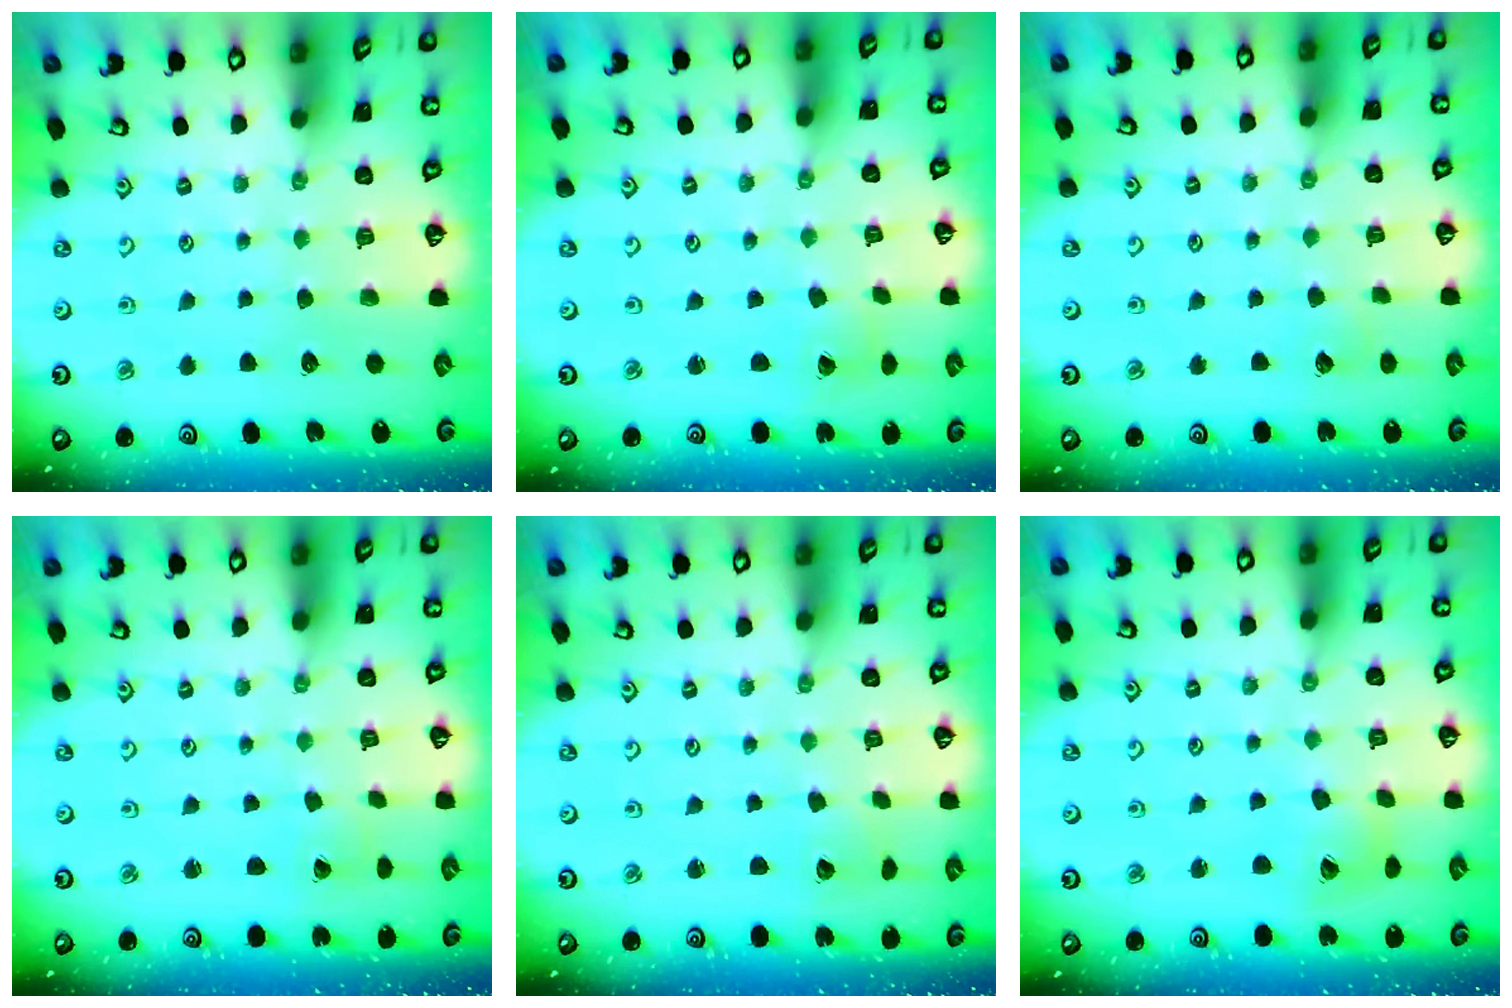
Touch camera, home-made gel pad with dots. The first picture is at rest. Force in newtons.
{"total": 2.8, "press": 2.8, "slide": 0.1}
{"total": 2.9, "press": 2.9, "slide": 0.2}
{"total": 0.0}
{"total": 2.9, "press": 2.9, "slide": 0.2}
{"total": 9.8, "press": 9.8, "slide": 1.3}